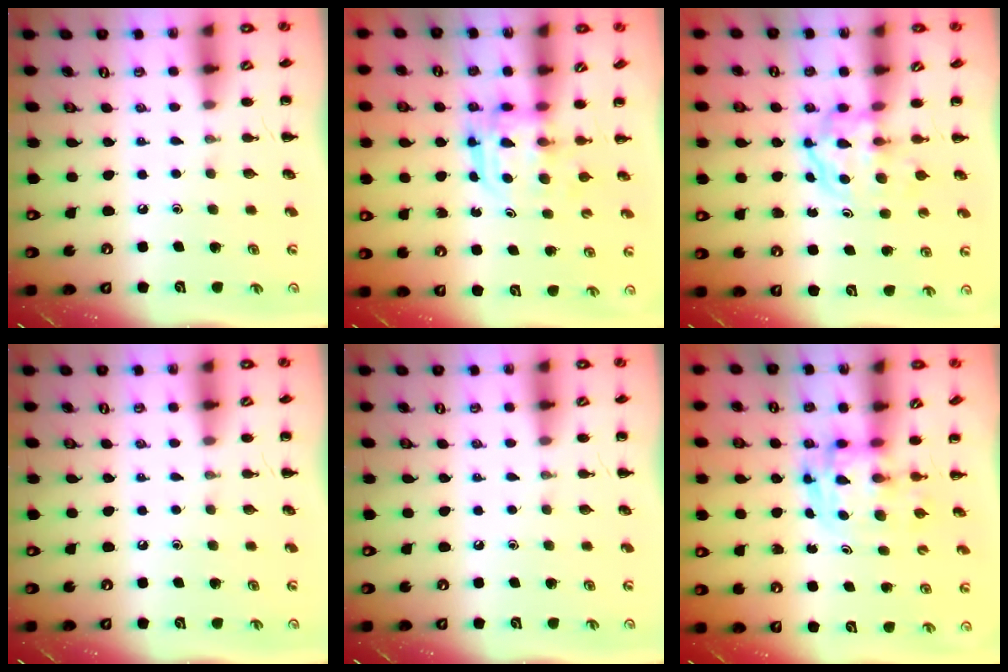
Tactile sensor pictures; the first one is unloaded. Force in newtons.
{"total": 3.1, "press": 3.1, "slide": 0.2}
{"total": 3.9, "press": 3.9, "slide": 0.5}
{"total": 0.0}
{"total": 0.0}
{"total": 3.4, "press": 3.4, "slide": 0.6}